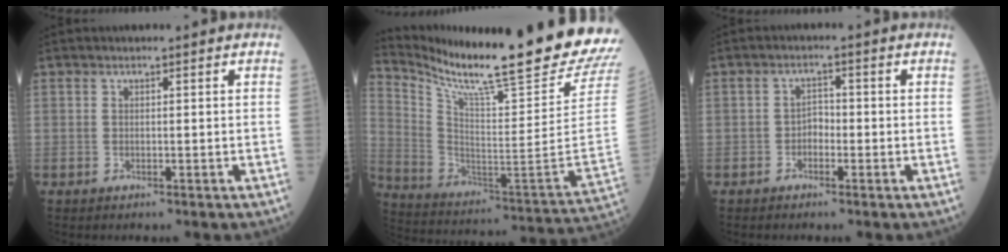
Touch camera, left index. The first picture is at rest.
{"total": 26.8, "force": [23.2, -1.1, 13.3], "torque": [-0.246, -0.119, 0.339]}
{"total": 1.9, "force": [-0.8, 1.2, 1.2], "torque": [-0.014, 0.006, -0.018]}